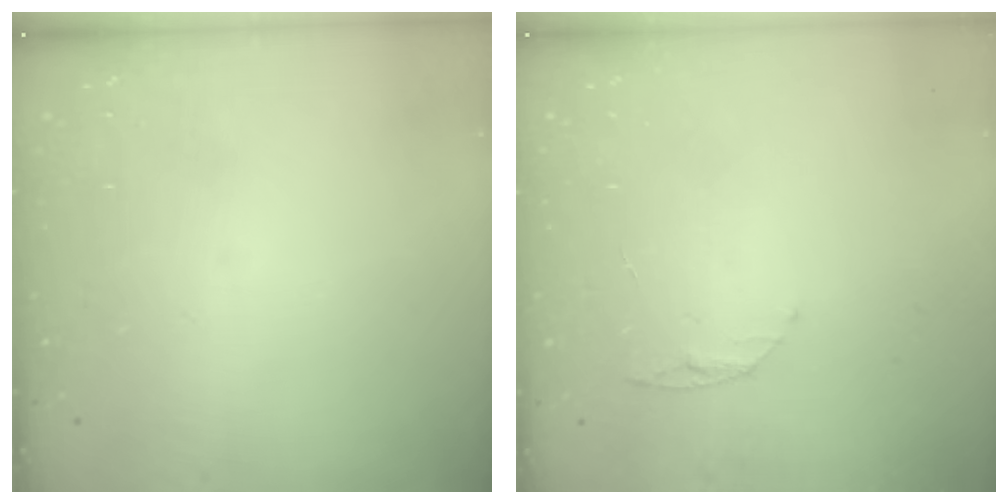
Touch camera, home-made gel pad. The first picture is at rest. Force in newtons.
{"total": 4.5, "press": 4.4, "slide": 0.5}